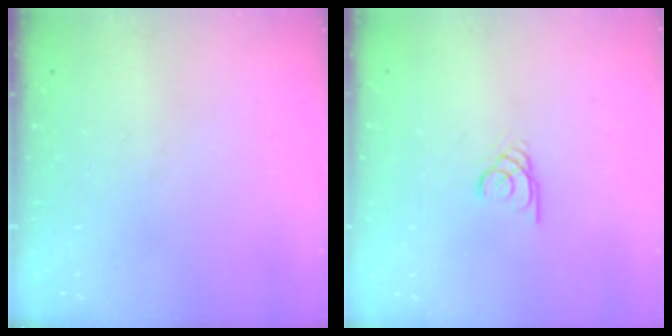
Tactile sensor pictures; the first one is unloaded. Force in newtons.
{"total": 1.9, "press": 1.9, "slide": 0.1}